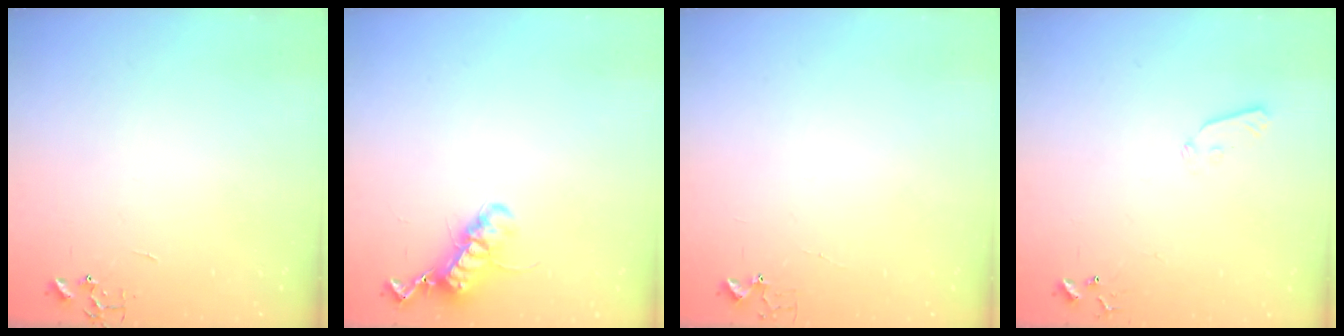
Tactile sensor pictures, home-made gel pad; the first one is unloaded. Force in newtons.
{"total": 12.2, "press": 12.2, "slide": 0.9}
{"total": 3.4, "press": 3.4, "slide": 0.5}
{"total": 5.4, "press": 5.4, "slide": 0.8}